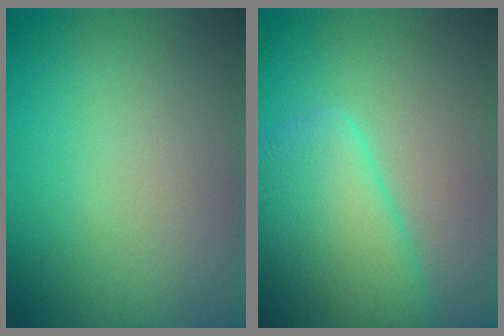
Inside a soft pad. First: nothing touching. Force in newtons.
{"total": 7.0, "press": 7.0, "slide": 0.4}